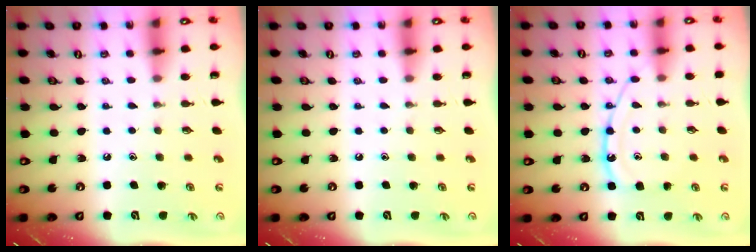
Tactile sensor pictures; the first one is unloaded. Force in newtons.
{"total": 0.0}
{"total": 12.8, "press": 12.7, "slide": 0.9}